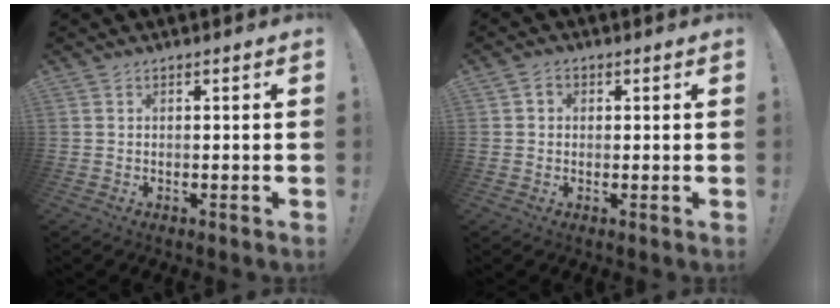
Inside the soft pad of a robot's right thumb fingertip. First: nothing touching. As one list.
[{"total": 2.2, "force": [0.3, 2.0, 0.9], "torque": [-0.017, 0.004, 0.005]}]